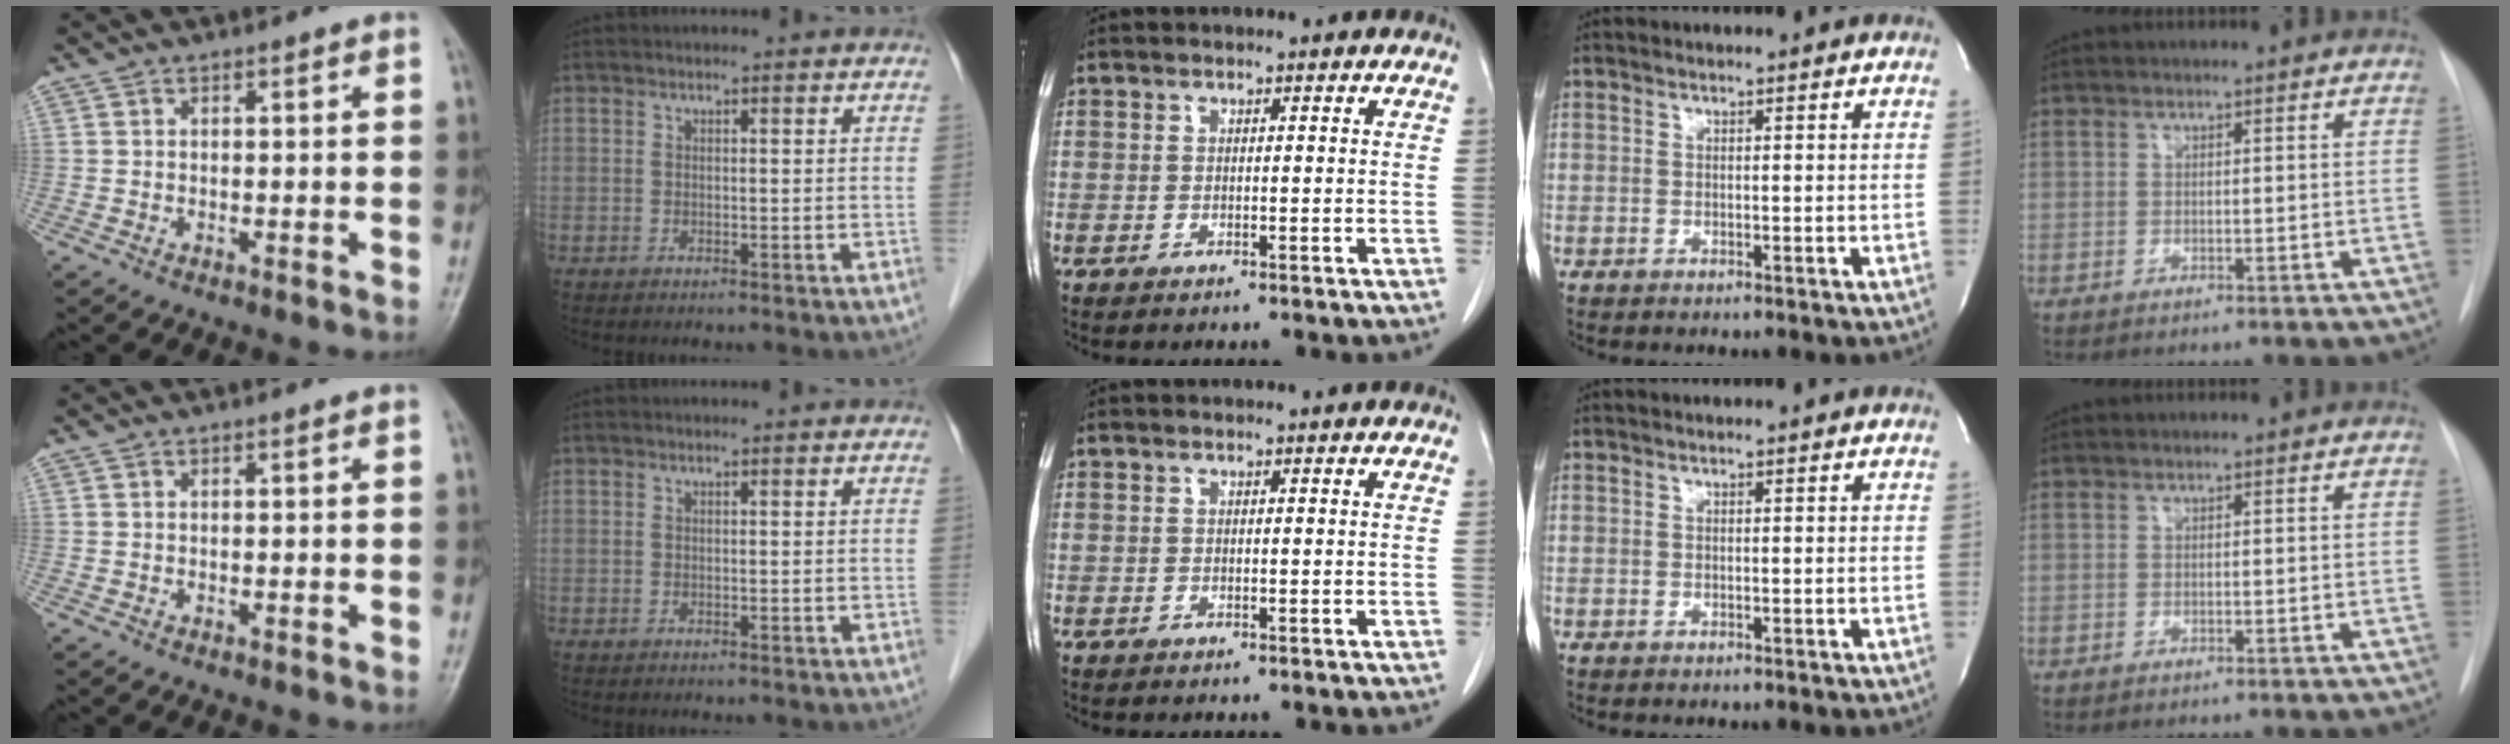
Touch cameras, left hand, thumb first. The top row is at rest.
{}